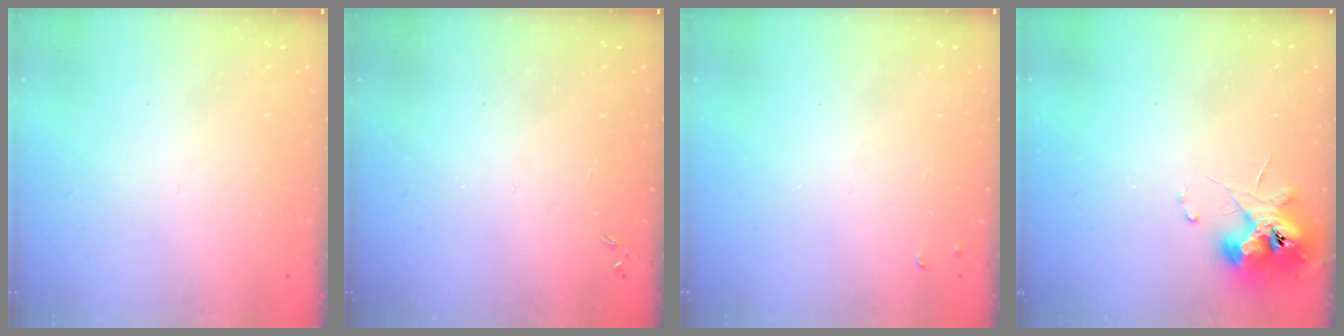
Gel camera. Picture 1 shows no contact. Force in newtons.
{"total": 0.0}
{"total": 3.8, "press": 3.8, "slide": 0.6}
{"total": 11.0, "press": 11.0, "slide": 0.7}